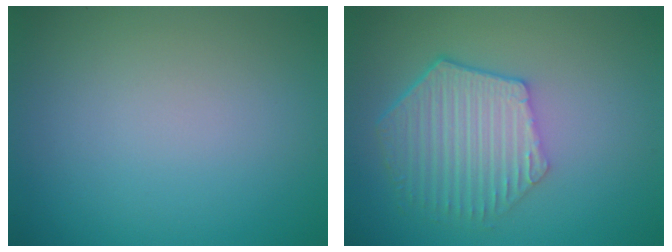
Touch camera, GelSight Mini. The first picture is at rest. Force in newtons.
{"total": 6.0, "press": 4.6, "slide": 3.9}